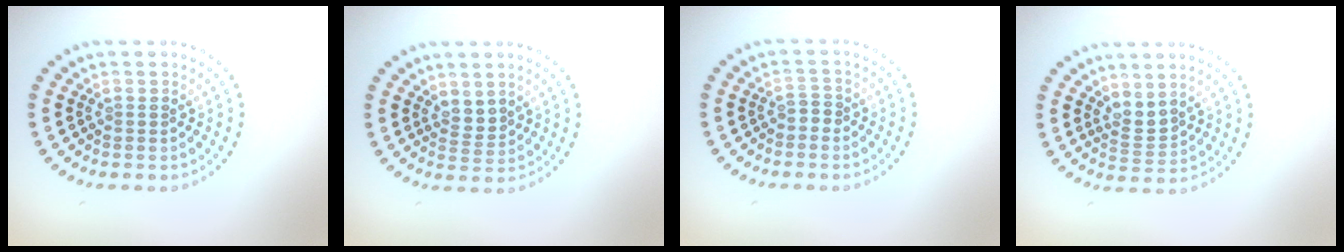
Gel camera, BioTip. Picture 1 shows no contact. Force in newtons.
{"total": 1.7, "press": 1.4, "slide": 1.0}
{"total": 1.0, "press": 0.8, "slide": 0.5}
{"total": 2.0, "press": 1.4, "slide": 1.4}